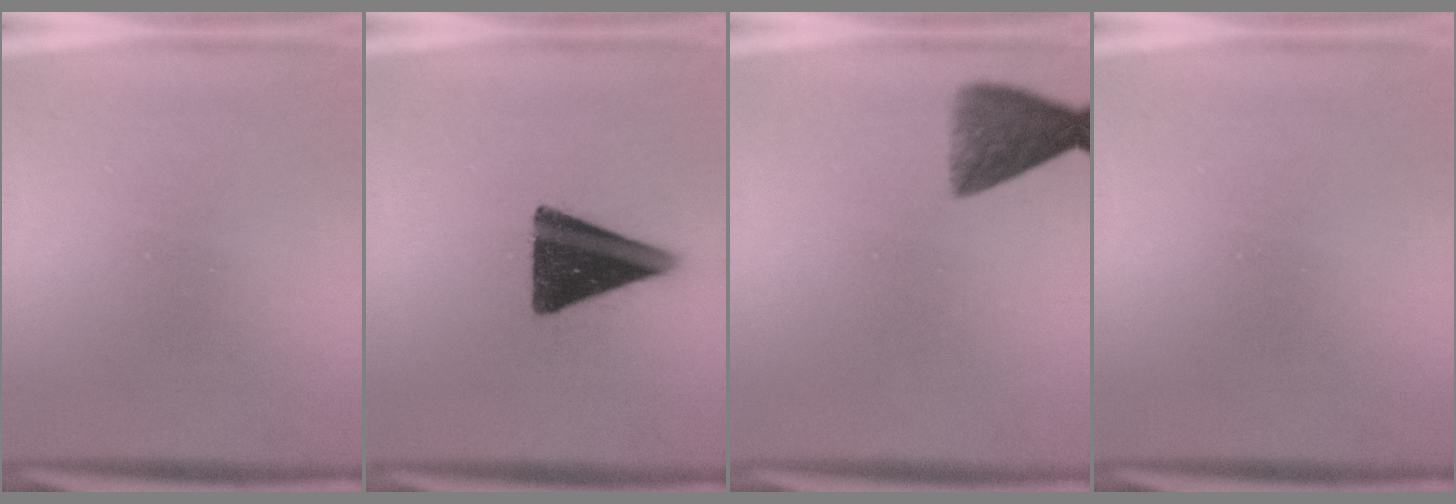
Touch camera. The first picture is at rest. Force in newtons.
{"total": 15.9}
{"total": 6.1}
{"total": 0.0}